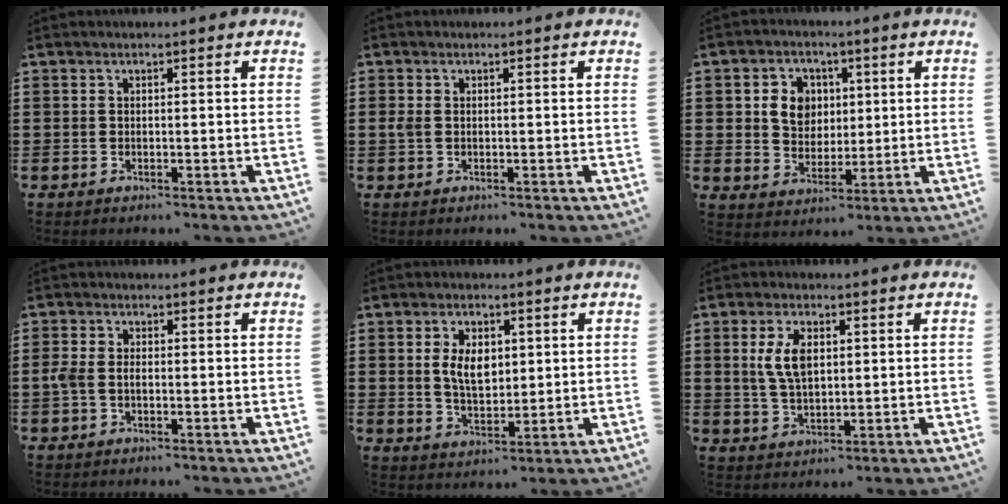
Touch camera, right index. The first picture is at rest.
{"total": 1.4, "force": [0.0, 0.9, 1.1], "torque": [-0.031, 0.002, -0.005]}
{"total": 6.2, "force": [1.4, 5.5, 2.5], "torque": [-0.065, 0.017, 0.021]}
{"total": 2.2, "force": [-0.6, 1.3, 1.7], "torque": [-0.056, -0.005, -0.019]}
{"total": 5.7, "force": [1.0, 3.4, 4.5], "torque": [-0.087, 0.010, 0.013]}
{"total": 6.1, "force": [1.3, 3.2, 5.1], "torque": [-0.114, 0.009, 0.019]}